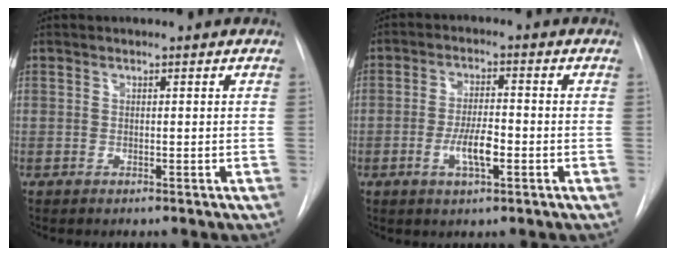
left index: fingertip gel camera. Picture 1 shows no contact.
{"total": 5.5, "force": [-1.8, 1.5, 5.0], "torque": [-0.094, 0.000, -0.030]}